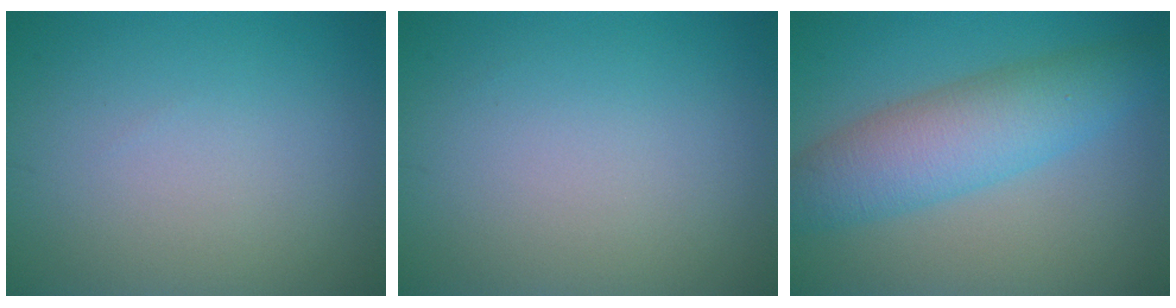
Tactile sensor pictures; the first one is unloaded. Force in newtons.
{"total": 0.0}
{"total": 6.7, "press": 6.7, "slide": 0.1}